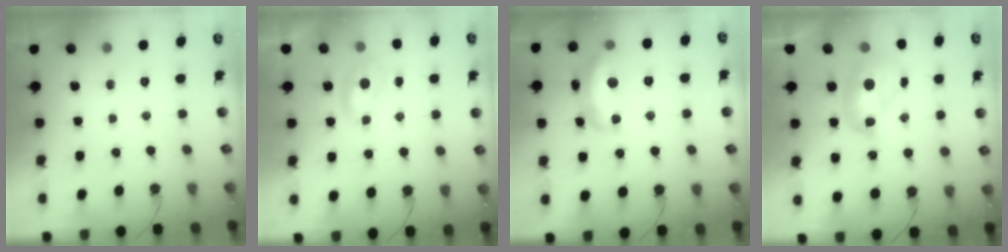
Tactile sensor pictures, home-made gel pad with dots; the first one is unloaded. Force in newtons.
{"total": 0.9, "press": 0.8, "slide": 0.4}
{"total": 8.9, "press": 8.9, "slide": 0.9}
{"total": 2.5, "press": 2.5, "slide": 0.2}